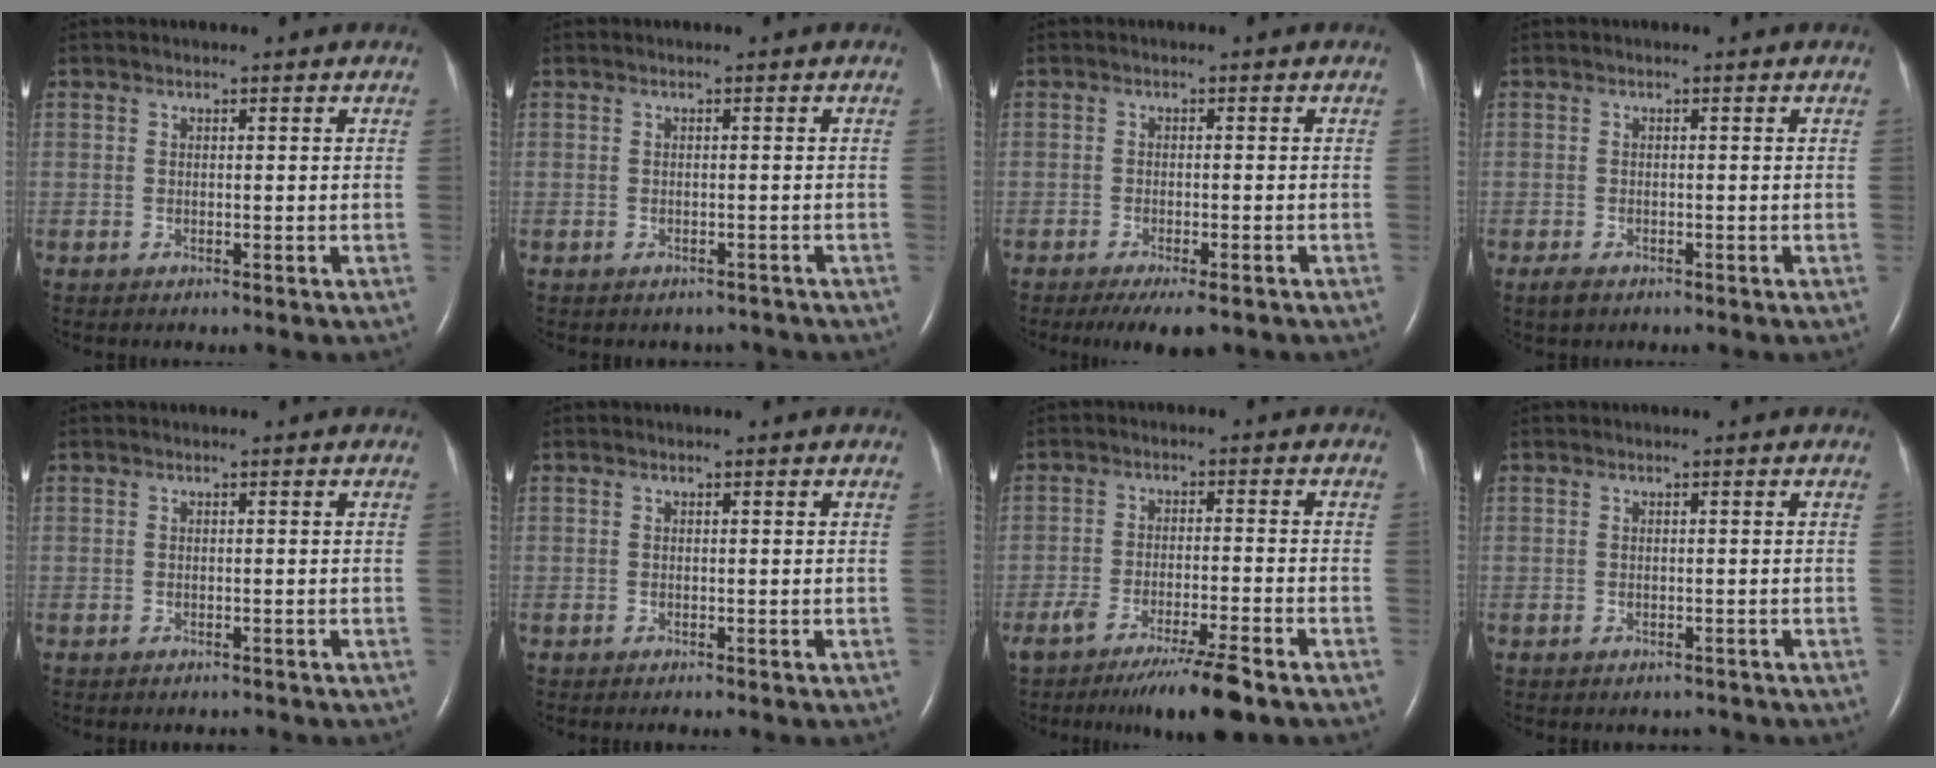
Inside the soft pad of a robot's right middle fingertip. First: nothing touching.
{"total": 2.3, "force": [-2.0, 1.1, 0.1], "torque": [-0.002, 0.004, -0.026]}
{"total": 6.1, "force": [-4.5, 1.5, 3.9], "torque": [-0.053, -0.012, -0.064]}
{"total": 1.7, "force": [-1.1, 0.9, 1.0], "torque": [-0.026, -0.002, -0.016]}
{"total": 1.3, "force": [-1.2, 0.4, 0.3], "torque": [-0.010, -0.002, -0.015]}
{"total": 0.5, "force": [-0.5, 0.0, 0.2], "torque": [-0.006, -0.002, -0.008]}
{"total": 8.9, "force": [-6.6, -0.3, 6.0], "torque": [-0.095, -0.023, -0.107]}
{"total": 1.6, "force": [-1.5, 0.8, 0.1], "torque": [-0.005, 0.000, -0.019]}